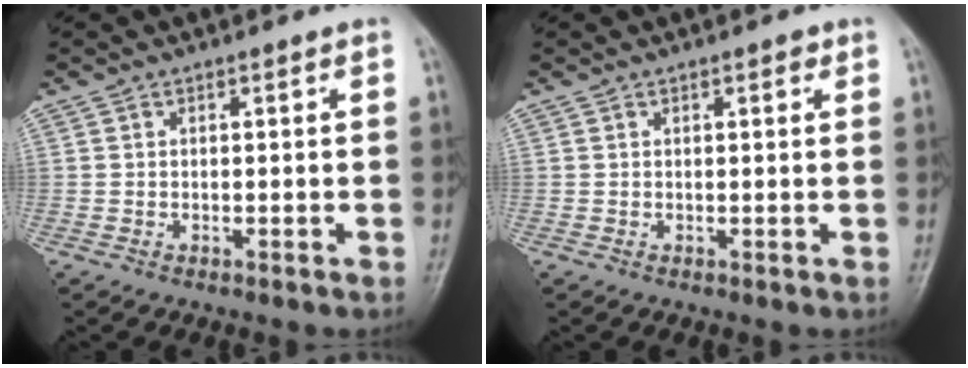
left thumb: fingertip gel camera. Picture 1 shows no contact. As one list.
[{"total": 1.2, "force": [0.7, 0.4, 0.9], "torque": [-0.009, 0.000, 0.006]}]